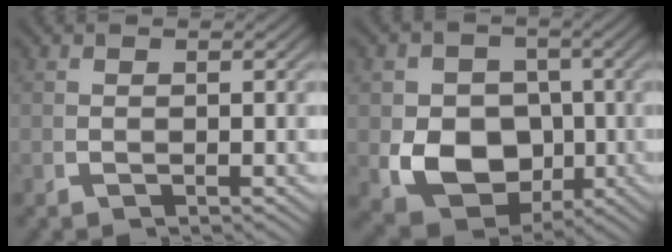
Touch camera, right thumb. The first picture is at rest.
{"total": 11.3, "force": [-1.1, 9.1, 6.7], "torque": [-0.142, -0.049, 0.002]}